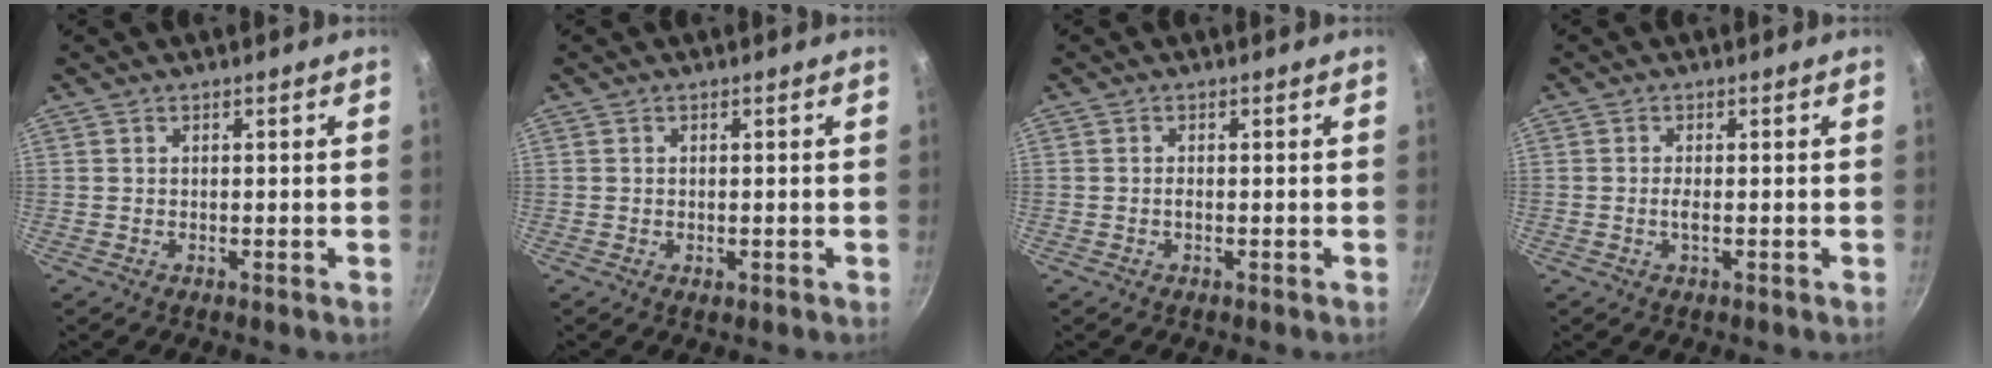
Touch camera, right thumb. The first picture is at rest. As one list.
[{"total": 0.8, "force": [-0.3, 0.4, 0.6], "torque": [-0.011, 0.000, -0.001]}, {"total": 0.8, "force": [-0.2, 0.4, 0.6], "torque": [-0.010, 0.001, -0.005]}, {"total": 1.4, "force": [-0.3, 0.5, 1.3], "torque": [-0.027, -0.001, -0.006]}]